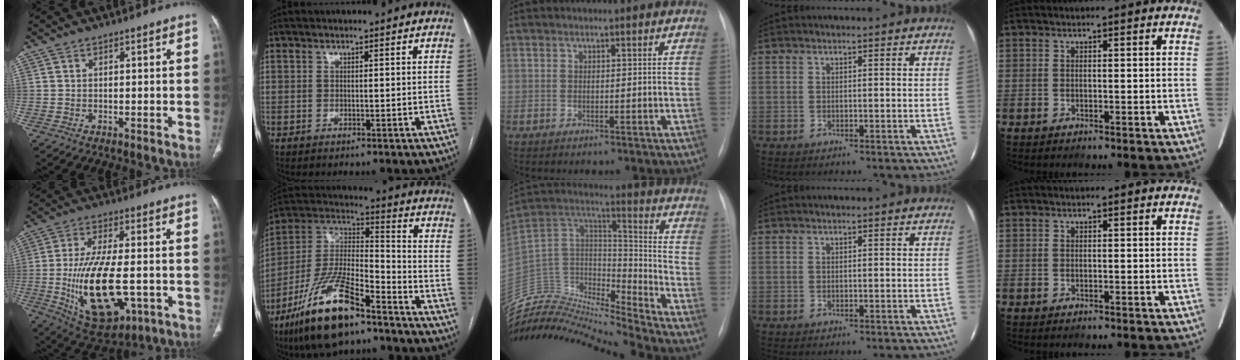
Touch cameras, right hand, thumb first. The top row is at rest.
{"thumb": {"total": 19.7, "force": [-4.0, 9.0, 17.0], "torque": [-0.306, -0.003, -0.045]}, "index": {"total": 19.4, "force": [-12.7, 5.5, 13.6], "torque": [-0.293, -0.013, -0.234]}, "middle": {"total": 19.4, "force": [-19.1, 0.1, 3.5], "torque": [-0.062, 0.057, -0.339]}}